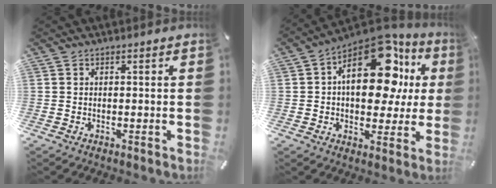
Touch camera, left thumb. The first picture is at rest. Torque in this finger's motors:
{"motor_torque": [2.53, 2.48, 2.02, -0.75, 0.28]}